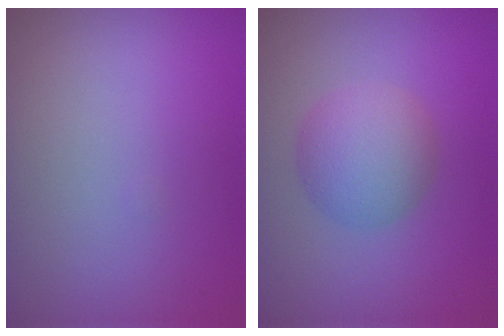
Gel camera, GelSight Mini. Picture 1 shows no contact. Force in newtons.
{"total": 4.3, "press": 4.3, "slide": 0.1}